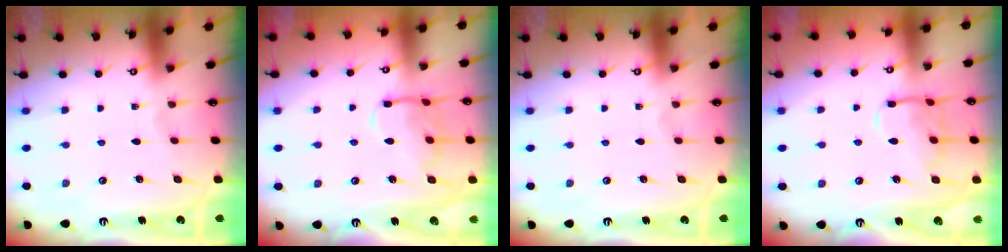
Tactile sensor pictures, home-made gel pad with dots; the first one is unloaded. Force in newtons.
{"total": 10.3, "press": 10.3, "slide": 0.7}
{"total": 0.0}
{"total": 10.3, "press": 10.3, "slide": 0.7}